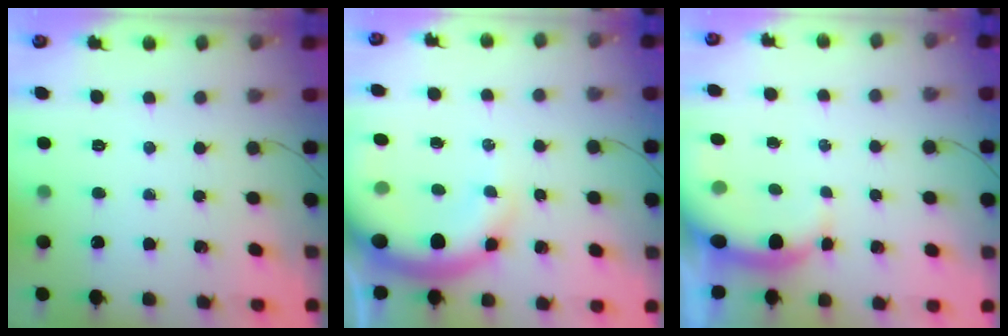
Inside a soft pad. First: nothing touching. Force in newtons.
{"total": 14.5, "press": 14.2, "slide": 2.9}
{"total": 6.5, "press": 6.4, "slide": 1.3}